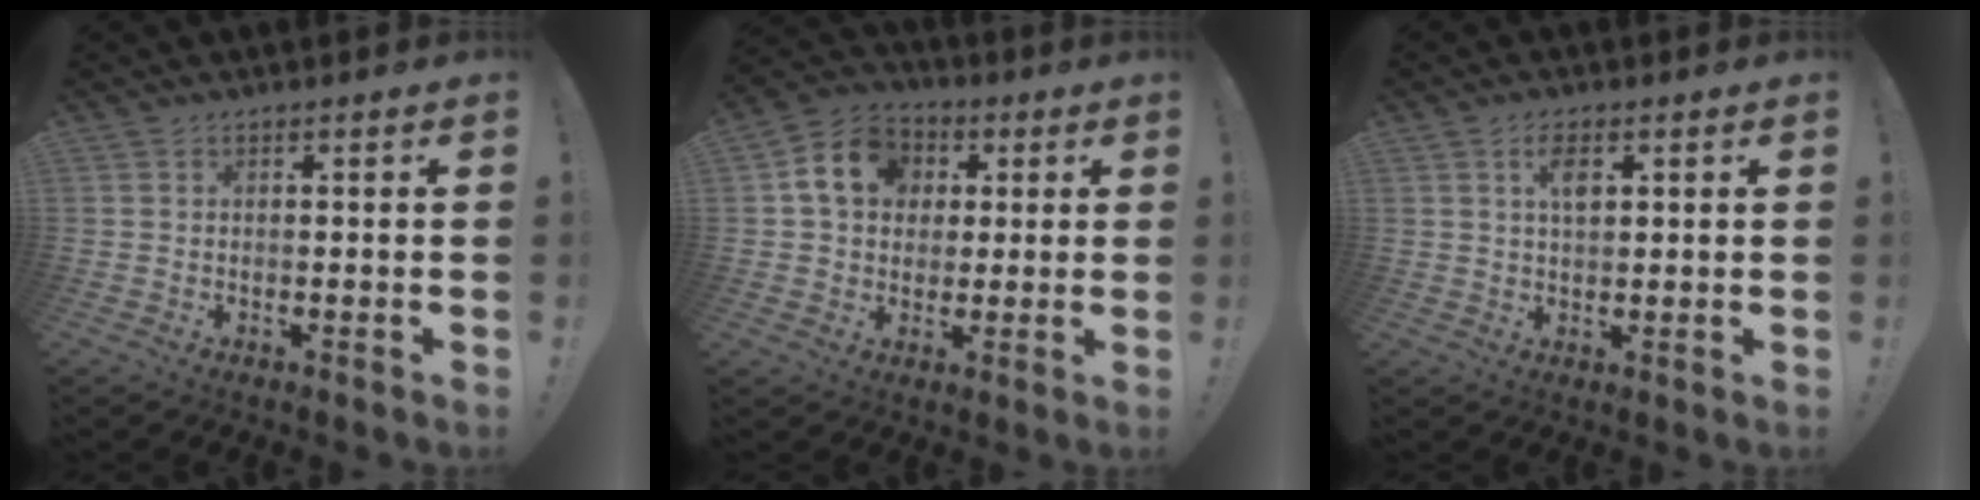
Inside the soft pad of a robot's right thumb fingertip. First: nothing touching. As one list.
[{"total": 13.2, "force": [3.4, 11.1, 6.4], "torque": [-0.088, 0.005, 0.071]}, {"total": 4.7, "force": [1.8, 2.1, 3.7], "torque": [-0.056, -0.004, 0.026]}]